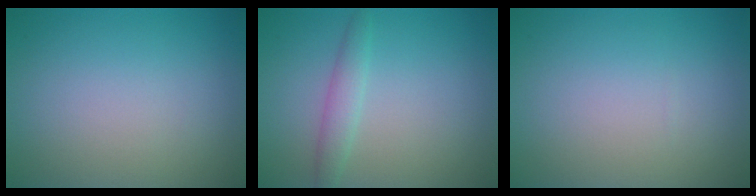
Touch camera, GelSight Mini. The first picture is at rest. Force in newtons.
{"total": 1.9, "press": 1.9, "slide": 0.1}
{"total": 0.0}